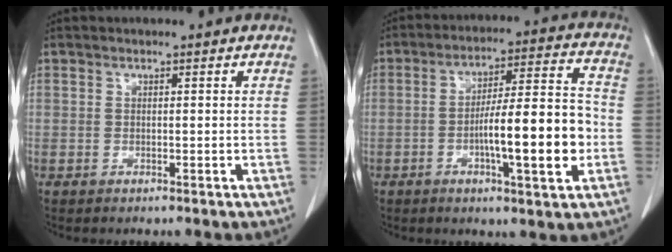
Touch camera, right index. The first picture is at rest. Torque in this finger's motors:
{"motor_torque": [2.01, -0.13, 0.74, 0.14]}